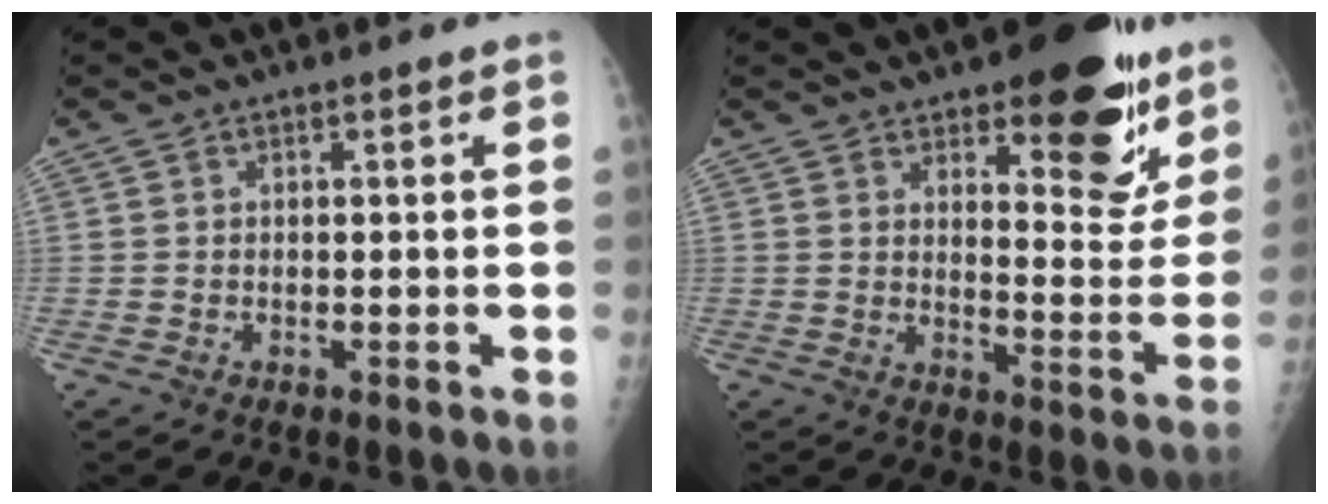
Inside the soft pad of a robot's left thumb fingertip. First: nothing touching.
{"total": 17.0, "force": [10.2, 7.0, 11.7], "torque": [-0.089, -0.067, 0.141]}